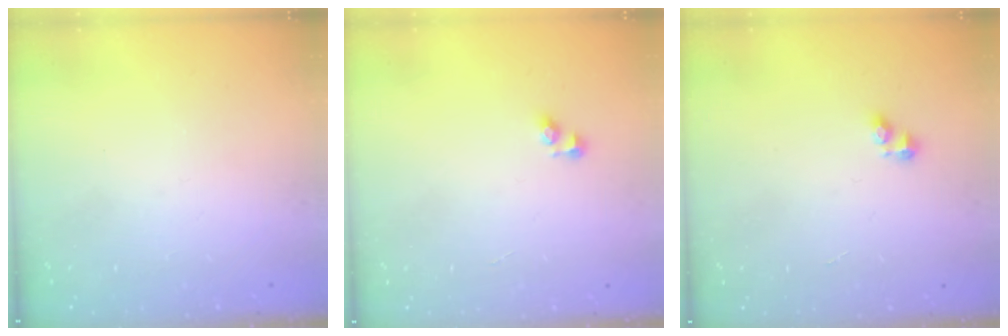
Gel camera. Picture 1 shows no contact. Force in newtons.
{"total": 2.0, "press": 2.0, "slide": 0.3}
{"total": 2.5, "press": 2.5, "slide": 0.3}